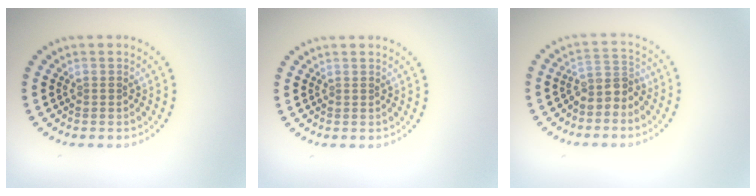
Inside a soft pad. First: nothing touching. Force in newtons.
{"total": 0.0}
{"total": 2.5, "press": 1.9, "slide": 1.7}